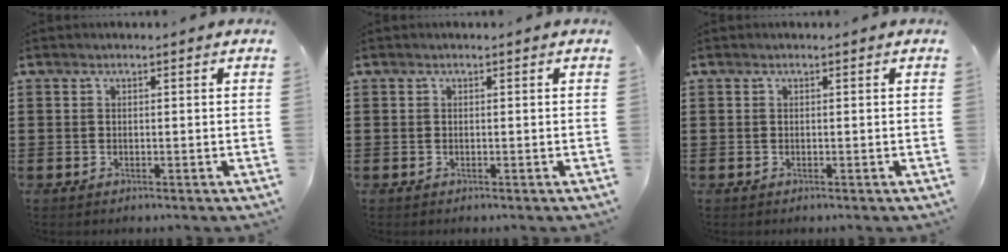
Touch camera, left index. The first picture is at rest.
{"total": 0.0}
{"total": 0.0}